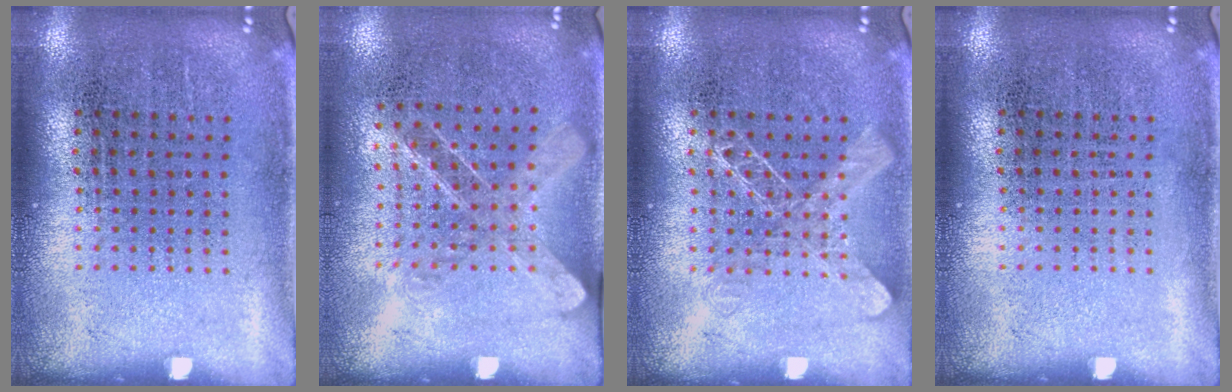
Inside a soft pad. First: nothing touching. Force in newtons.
{"total": 1.3, "press": 1.0, "slide": 0.7}
{"total": 1.7, "press": 1.7, "slide": 0.4}
{"total": 0.0}